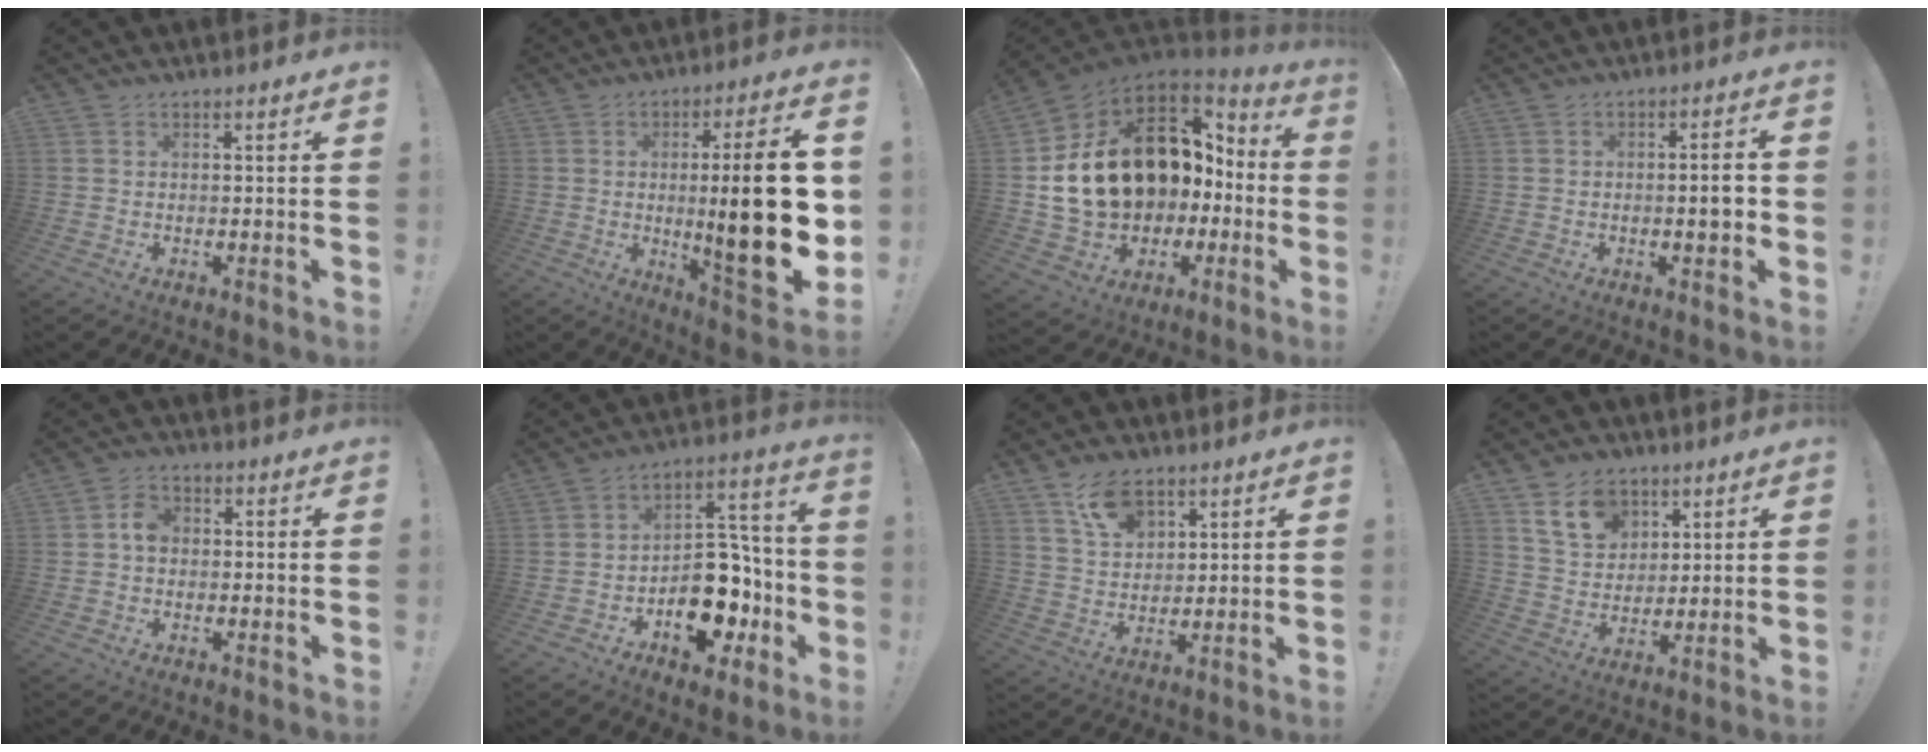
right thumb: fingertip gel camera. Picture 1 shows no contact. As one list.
[{"total": 22.0, "force": [0.2, 3.8, 21.6], "torque": [-0.338, -0.015, 0.004]}, {"total": 21.3, "force": [4.3, 15.8, 13.6], "torque": [-0.233, -0.021, 0.126]}, {"total": 4.5, "force": [-0.8, 0.9, 4.4], "torque": [-0.066, 0.003, -0.018]}, {"total": 4.3, "force": [-0.3, 3.0, 3.0], "torque": [-0.055, 0.012, -0.004]}, {"total": 17.7, "force": [-7.7, 11.9, 10.6], "torque": [-0.112, 0.062, -0.111]}, {"total": 9.7, "force": [6.4, 5.3, 5.0], "torque": [-0.086, -0.025, 0.121]}, {"total": 11.7, "force": [6.7, 8.1, 5.1], "torque": [-0.087, -0.026, 0.132]}]